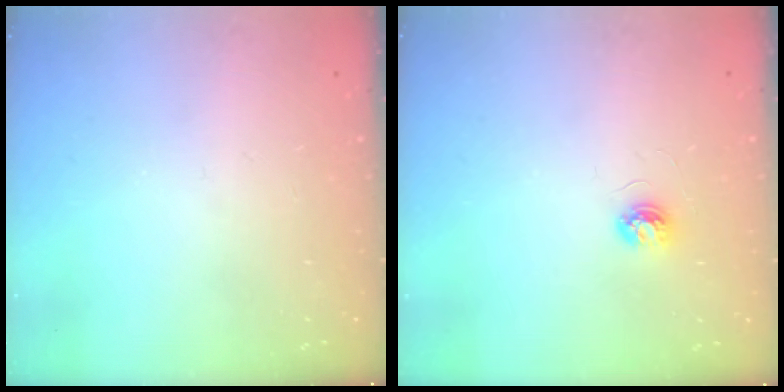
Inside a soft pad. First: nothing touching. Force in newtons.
{"total": 3.7, "press": 3.7, "slide": 0.5}